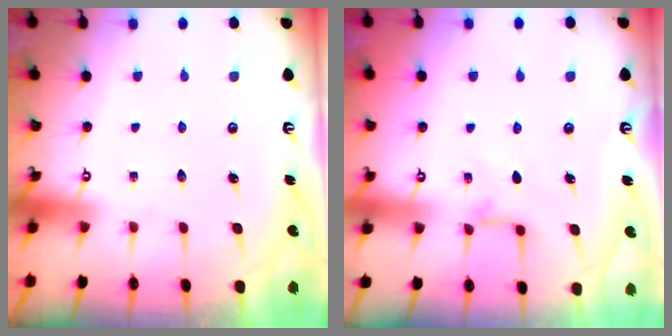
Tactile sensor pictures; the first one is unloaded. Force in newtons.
{"total": 5.1, "press": 5.1, "slide": 0.6}